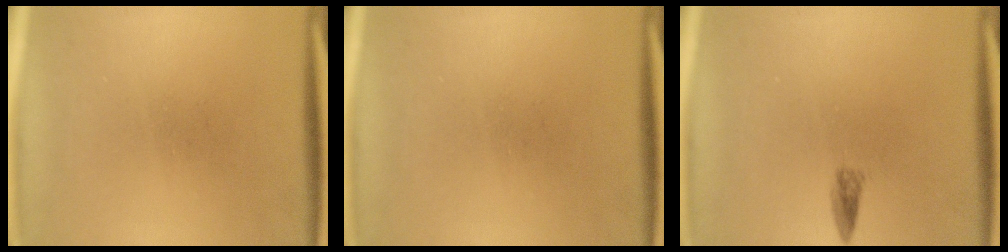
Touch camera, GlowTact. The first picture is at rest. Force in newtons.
{"total": 0.0}
{"total": 1.3}